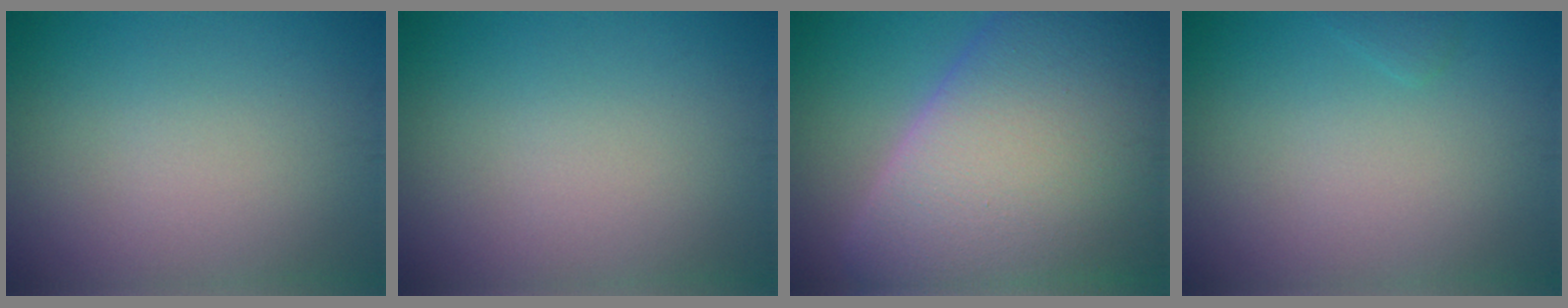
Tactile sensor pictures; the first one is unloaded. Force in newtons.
{"total": 0.0}
{"total": 18.1, "press": 18.0, "slide": 1.1}
{"total": 0.6, "press": 0.6, "slide": 0.1}